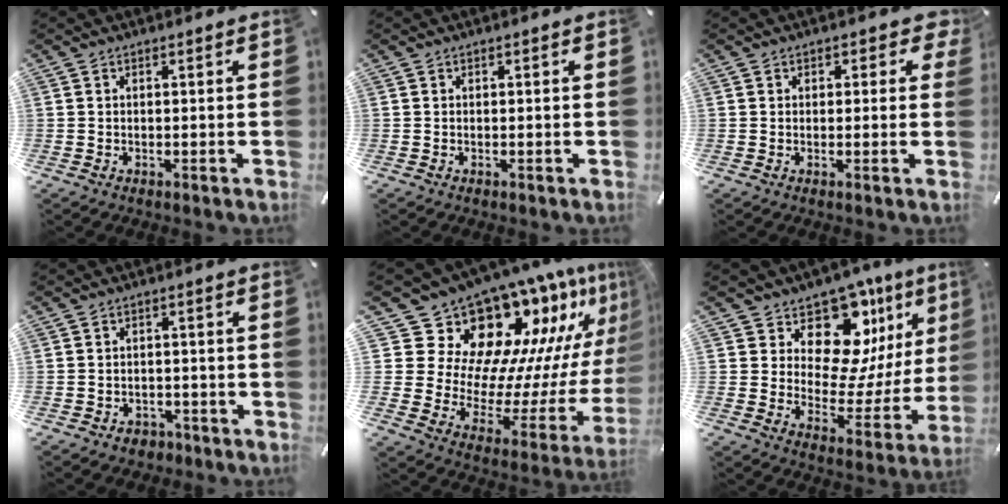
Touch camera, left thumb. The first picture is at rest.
{"total": 0.0}
{"total": 2.7, "force": [1.0, 2.0, 1.5], "torque": [0.001, -0.004, 0.010]}
{"total": 3.1, "force": [-1.8, 2.4, 0.8], "torque": [-0.013, 0.009, -0.036]}
{"total": 19.8, "force": [16.0, 9.1, 7.2], "torque": [-0.086, -0.180, 0.289]}
{"total": 14.0, "force": [9.0, 8.8, 6.3], "torque": [-0.083, -0.096, 0.153]}